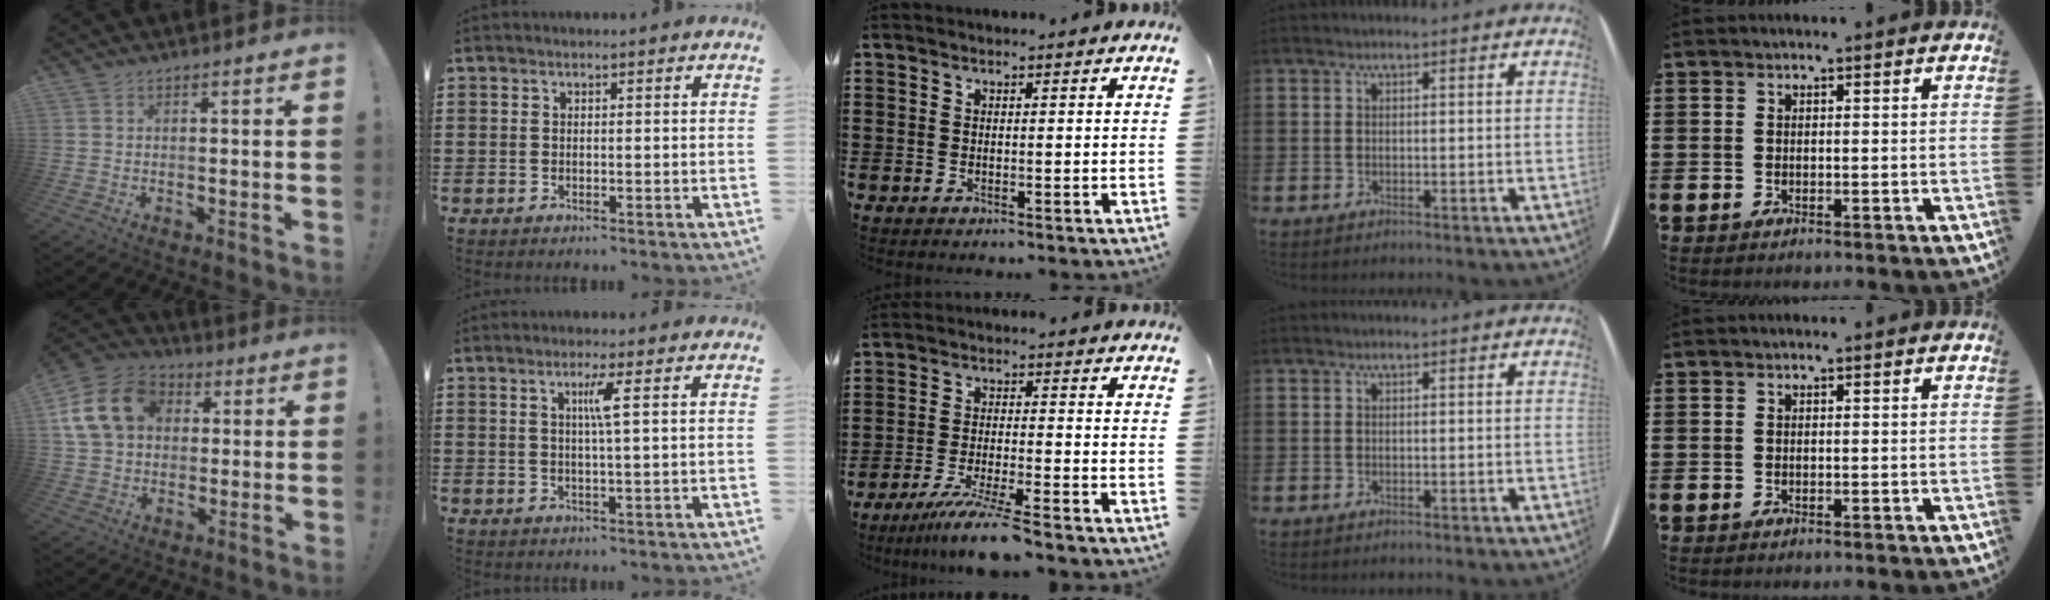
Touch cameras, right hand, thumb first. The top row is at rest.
{"thumb": {"total": 16.8, "force": [4.4, 13.3, 9.3], "torque": [-0.158, 0.004, 0.088]}, "index": {"total": 3.3, "force": [0.8, -0.4, 3.1], "torque": [-0.061, -0.004, 0.009]}, "middle": {"total": 6.4, "force": [-5.3, -0.6, 3.6], "torque": [-0.075, -0.025, -0.100]}}